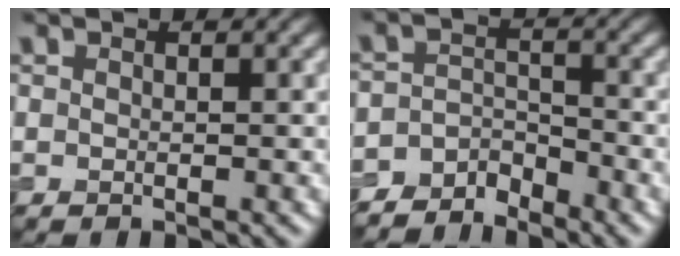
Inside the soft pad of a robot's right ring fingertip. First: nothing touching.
{"total": 4.3, "force": [-4.0, 1.5, 0.7], "torque": [-0.006, 0.000, -0.077]}